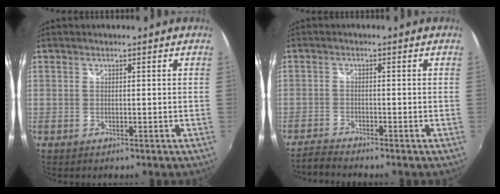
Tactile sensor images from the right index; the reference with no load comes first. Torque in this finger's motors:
{"motor_torque": [-0.02, -0.14, -0.13, -0.01]}